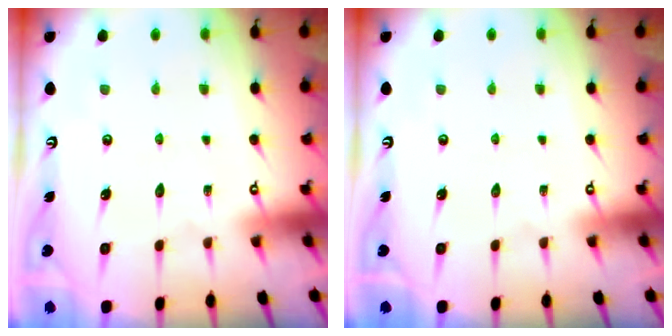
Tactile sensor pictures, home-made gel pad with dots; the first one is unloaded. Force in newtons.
{"total": 0.0}